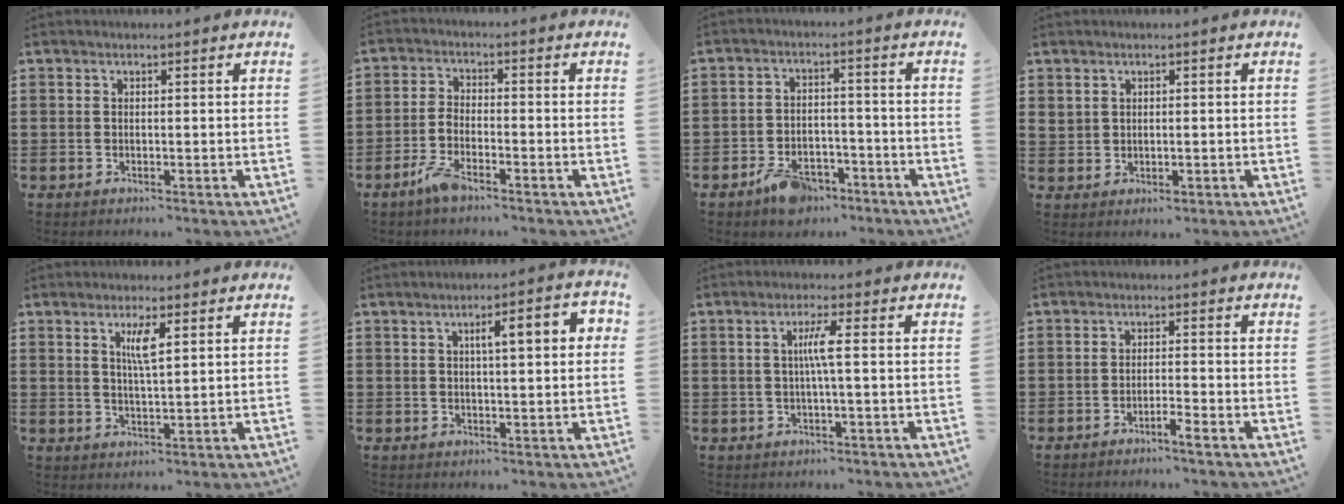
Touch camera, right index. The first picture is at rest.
{"total": 4.0, "force": [-2.8, 1.2, 2.7], "torque": [-0.073, -0.002, -0.060]}
{"total": 4.9, "force": [-3.7, 2.5, 1.9], "torque": [-0.037, 0.015, -0.070]}
{"total": 1.3, "force": [0.6, 1.0, 0.6], "torque": [-0.013, 0.005, 0.010]}
{"total": 3.8, "force": [1.6, 0.7, 3.3], "torque": [-0.063, 0.002, 0.022]}
{"total": 5.1, "force": [1.2, 1.0, 4.9], "torque": [-0.078, 0.002, 0.011]}
{"total": 3.6, "force": [0.1, -0.1, 3.6], "torque": [-0.068, -0.003, -0.004]}
{"total": 2.0, "force": [-1.7, -0.2, 1.0], "torque": [-0.019, 0.000, -0.032]}